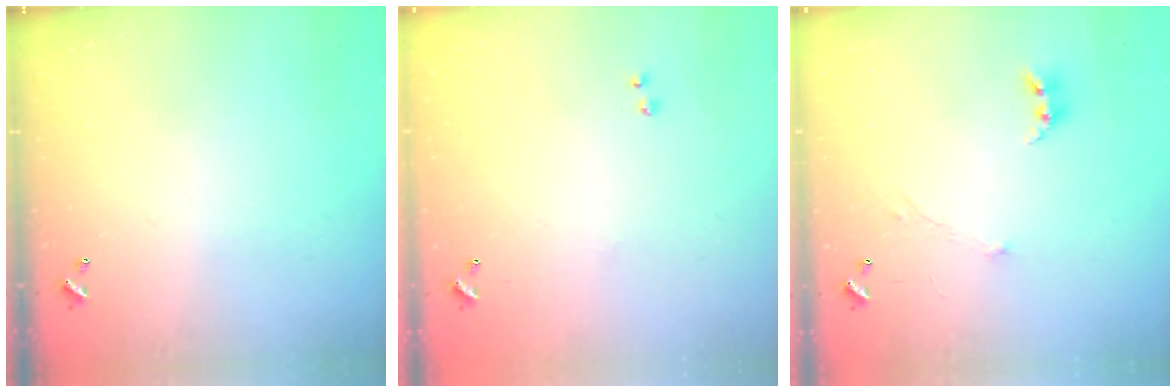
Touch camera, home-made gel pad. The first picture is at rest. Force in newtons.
{"total": 8.2, "press": 8.2, "slide": 0.5}
{"total": 0.7, "press": 0.0, "slide": 0.7}